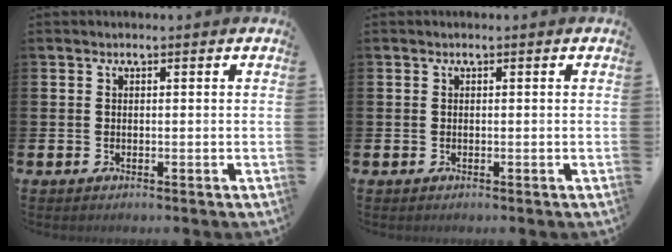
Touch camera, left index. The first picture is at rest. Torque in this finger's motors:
{"motor_torque": [-0.08, 0.00, 0.03, -0.01]}